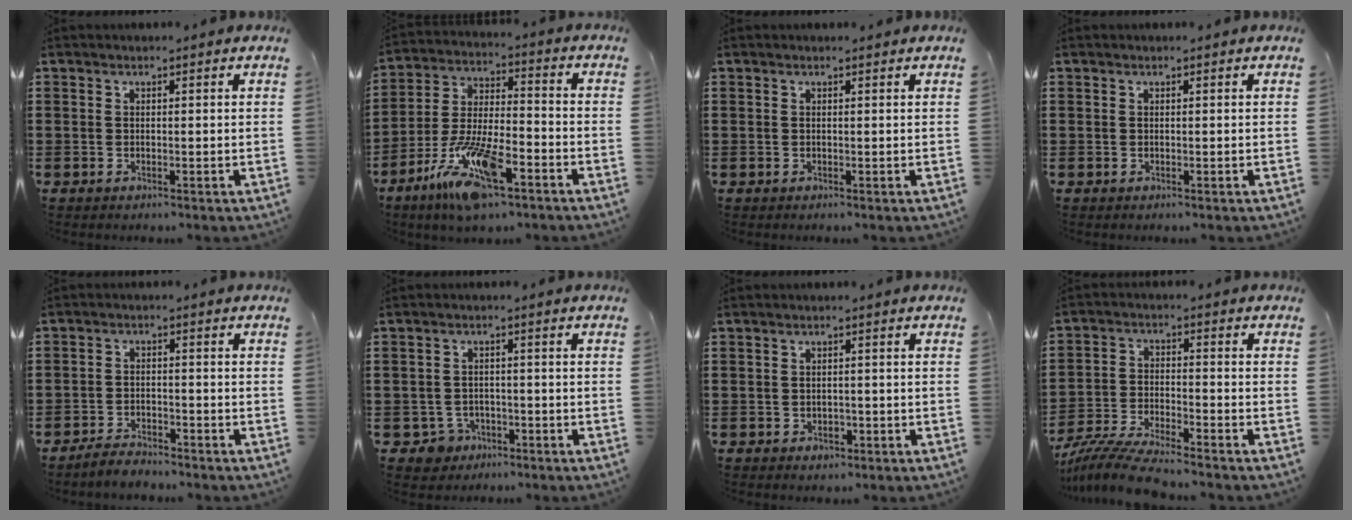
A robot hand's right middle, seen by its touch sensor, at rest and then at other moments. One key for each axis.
{"total": 13.2, "fx": -8.1, "fy": 3.7, "fz": 9.7, "tx": -0.211, "ty": 0.005, "tz": -0.154}
{"total": 0.0}
{"total": 0.0}
{"total": 3.1, "fx": -3.1, "fy": 0.4, "fz": 0.3, "tx": -0.009, "ty": 0.005, "tz": -0.065}
{"total": 3.0, "fx": -2.2, "fy": 1.9, "fz": 0.6, "tx": -0.026, "ty": 0.001, "tz": -0.049}
{"total": 1.2, "fx": -0.5, "fy": 0.9, "fz": 0.6, "tx": -0.015, "ty": 0.001, "tz": -0.010}
{"total": 7.5, "fx": -7.0, "fy": 0.1, "fz": 2.4, "tx": -0.057, "ty": -0.004, "tz": -0.140}